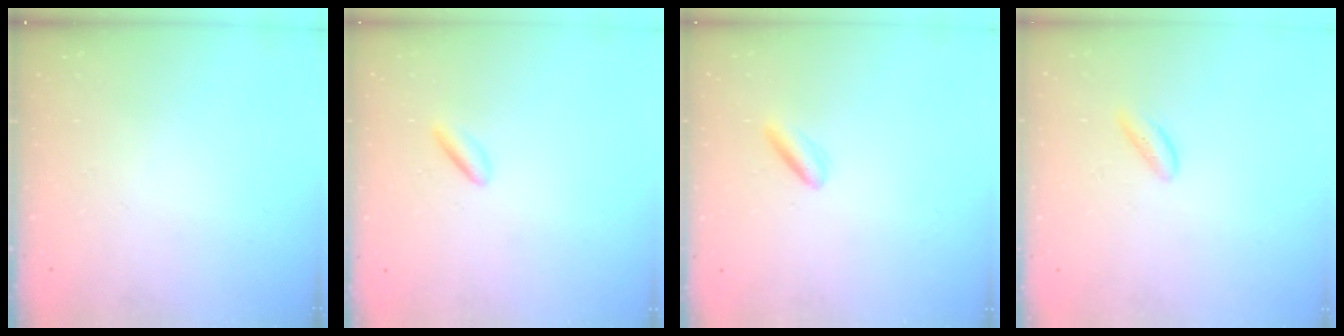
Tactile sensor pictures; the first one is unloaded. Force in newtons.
{"total": 1.5, "press": 1.3, "slide": 0.7}
{"total": 2.8, "press": 2.6, "slide": 0.8}
{"total": 1.4, "press": 1.3, "slide": 0.4}